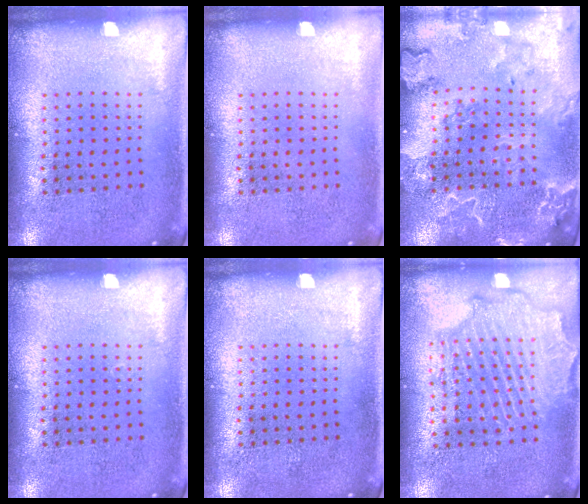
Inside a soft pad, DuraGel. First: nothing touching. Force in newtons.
{"total": 0.0}
{"total": 2.7, "press": 2.5, "slide": 1.0}
{"total": 0.0}
{"total": 0.0}
{"total": 2.3, "press": 2.2, "slide": 0.6}